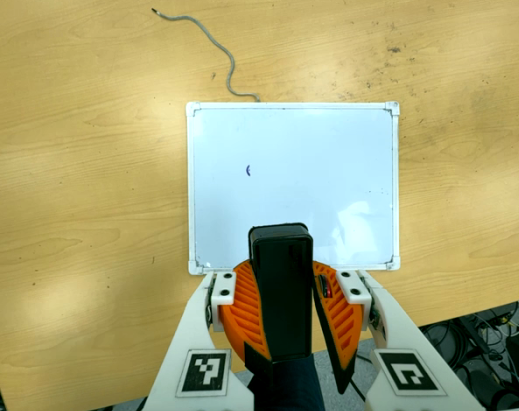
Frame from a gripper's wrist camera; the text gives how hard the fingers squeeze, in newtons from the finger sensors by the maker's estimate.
{"total": 10.6, "left": 10.7, "right": 10.6}